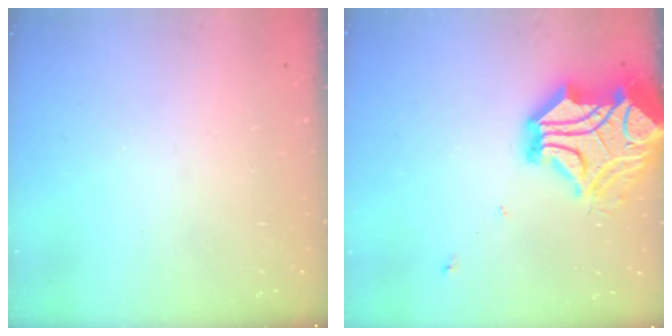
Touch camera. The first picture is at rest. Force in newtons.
{"total": 18.1, "press": 17.7, "slide": 3.5}